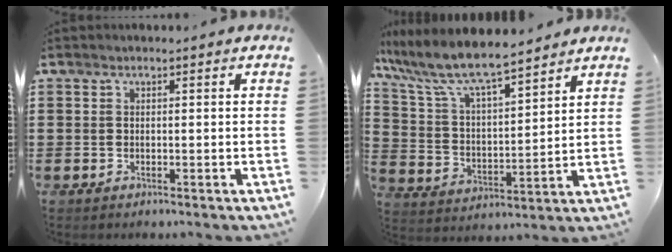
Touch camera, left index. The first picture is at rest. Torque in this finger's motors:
{"motor_torque": [1.33, -0.81, 0.91, 0.21]}